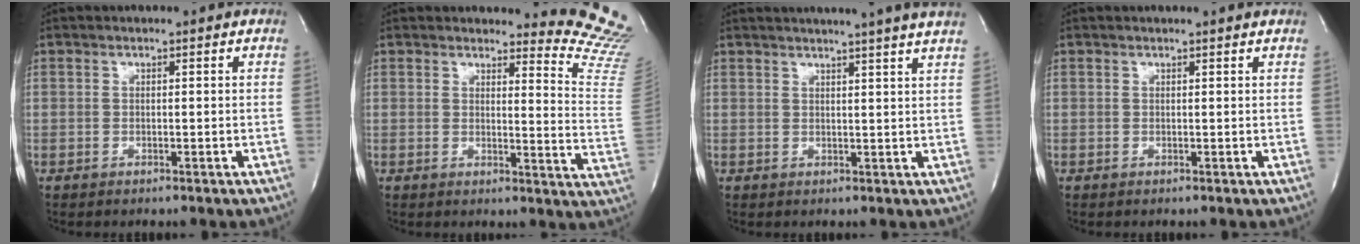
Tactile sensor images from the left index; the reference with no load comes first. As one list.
[{"total": 12.8, "force": [12.7, -0.6, 0.6], "torque": [0.015, -0.163, 0.108]}, {"total": 11.7, "force": [10.3, -1.3, 5.4], "torque": [-0.083, -0.012, 0.111]}, {"total": 1.9, "force": [1.8, -0.3, 0.4], "torque": [-0.013, 0.003, 0.018]}]